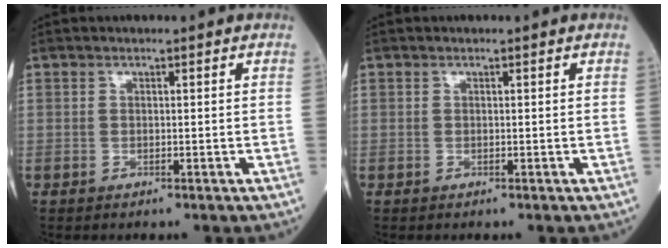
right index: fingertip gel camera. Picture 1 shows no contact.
{"total": 0.0}